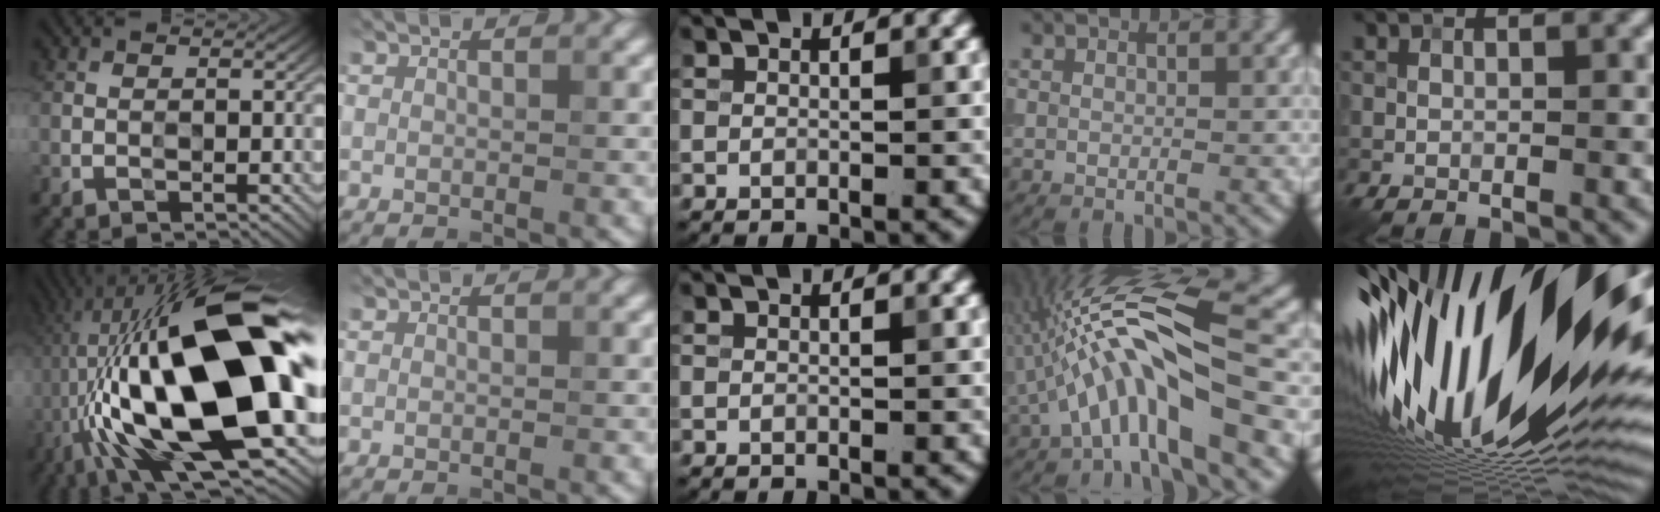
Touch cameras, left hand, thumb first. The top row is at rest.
{"thumb": {"total": 21.9, "force": [-1.6, 7.8, 20.4], "torque": [-0.377, 0.018, -0.022]}, "ring": {"total": 10.9, "force": [-2.3, 2.4, 10.4], "torque": [-0.187, 0.027, -0.044]}, "little": {"total": 21.8, "force": [3.5, 9.1, 19.5], "torque": [-0.365, -0.035, 0.054]}}